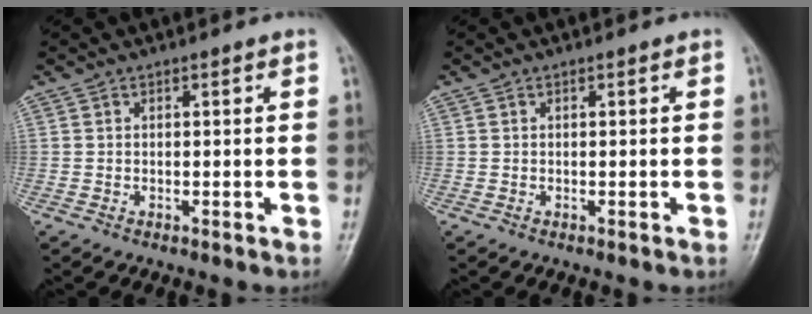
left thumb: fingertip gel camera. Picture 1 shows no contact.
{"total": 0.0}